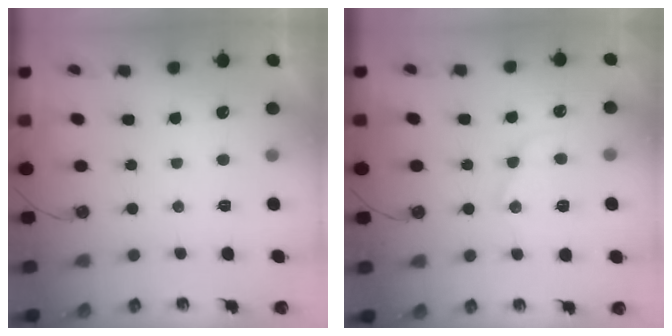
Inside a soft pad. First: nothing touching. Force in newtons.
{"total": 12.8, "press": 12.8, "slide": 1.1}